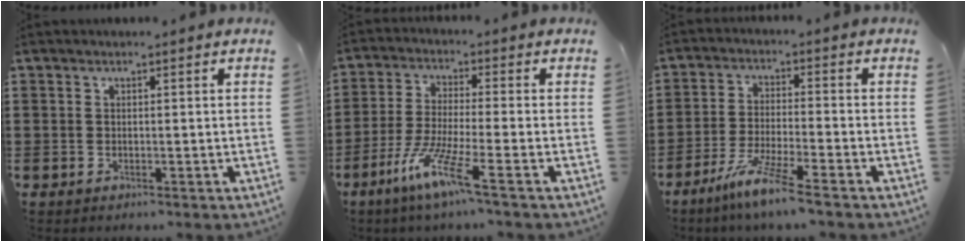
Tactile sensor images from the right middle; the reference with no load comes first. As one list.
[{"total": 7.9, "force": [-5.1, 0.1, 6.1], "torque": [-0.130, -0.013, -0.099]}, {"total": 6.9, "force": [-5.4, -0.2, 4.4], "torque": [-0.088, -0.012, -0.100]}]